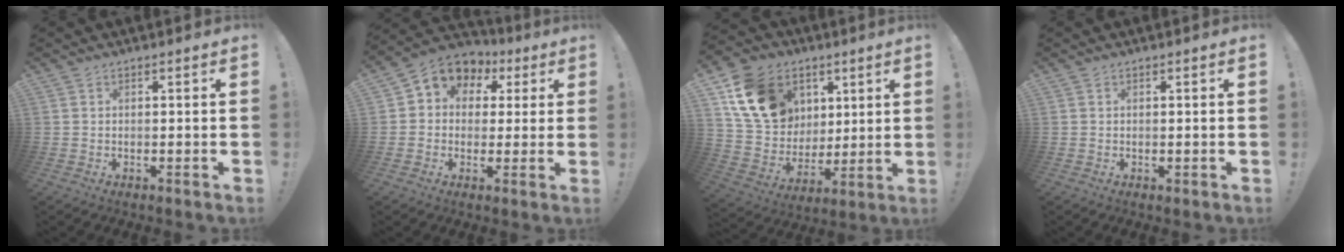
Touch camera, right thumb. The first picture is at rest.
{"total": 7.5, "force": [2.5, 6.5, 2.8], "torque": [-0.040, -0.018, 0.051]}
{"total": 18.7, "force": [7.7, 14.8, 8.6], "torque": [-0.144, -0.020, 0.168]}
{"total": 0.5, "force": [0.3, 0.4, 0.1], "torque": [-0.003, 0.002, 0.006]}